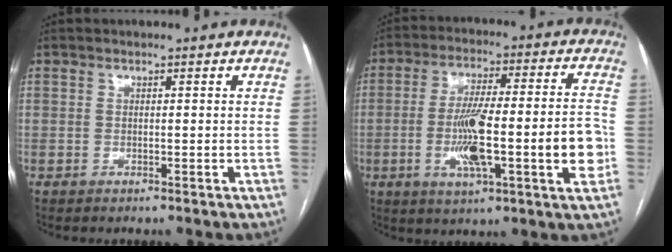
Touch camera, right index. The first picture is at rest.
{"total": 17.2, "force": [-3.5, 2.1, 16.7], "torque": [-0.264, 0.015, -0.049]}